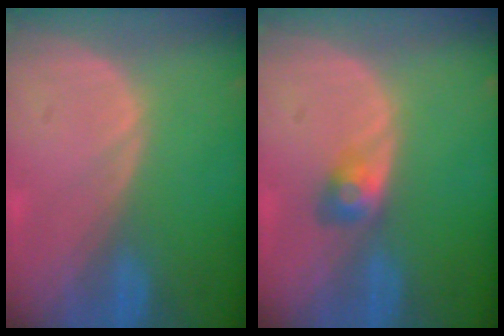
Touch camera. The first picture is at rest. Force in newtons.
{"total": 3.0, "press": 2.5, "slide": 1.5}